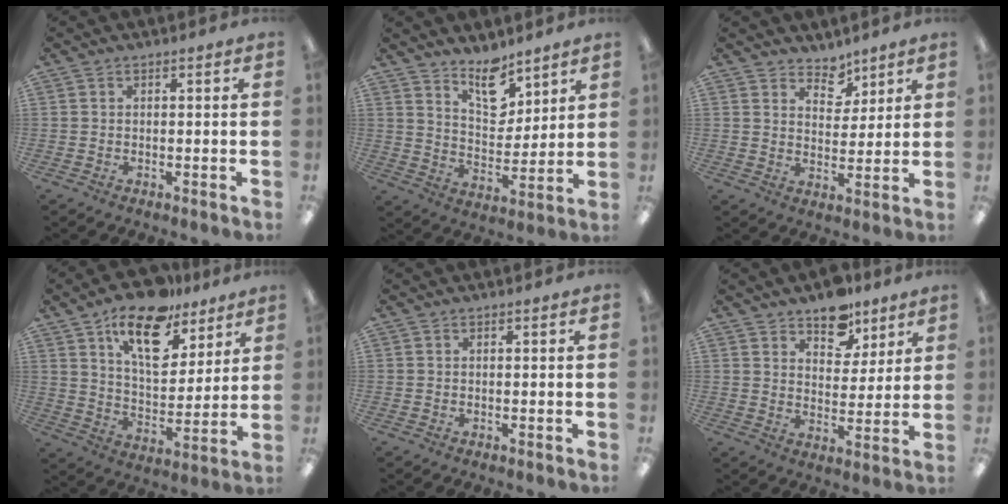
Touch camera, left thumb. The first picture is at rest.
{"total": 10.6, "force": [8.1, 5.1, 4.6], "torque": [-0.060, -0.055, 0.144]}
{"total": 5.8, "force": [4.8, 3.1, 0.8], "torque": [-0.003, -0.034, 0.086]}
{"total": 17.3, "force": [11.2, 8.7, 9.9], "torque": [-0.150, -0.057, 0.193]}
{"total": 0.0}
{"total": 9.8, "force": [7.6, 5.5, 2.8], "torque": [-0.029, -0.048, 0.139]}